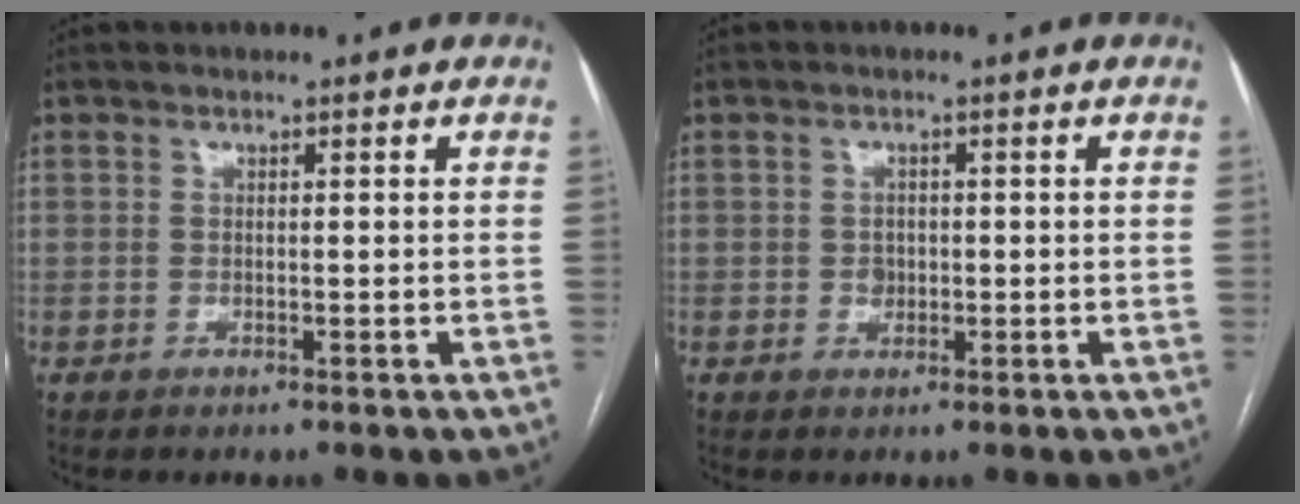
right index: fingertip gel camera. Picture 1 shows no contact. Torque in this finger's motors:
{"motor_torque": [0.22, 0.03, 0.00, 0.02]}